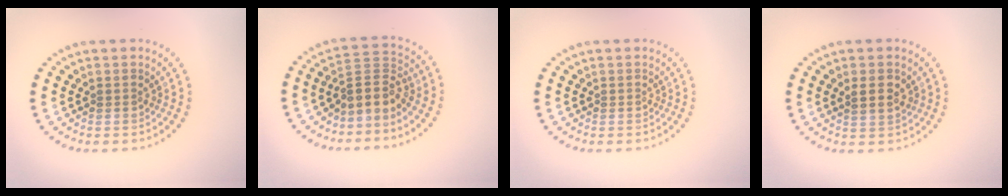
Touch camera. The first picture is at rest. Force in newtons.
{"total": 3.0, "press": 2.0, "slide": 2.3}
{"total": 0.0}
{"total": 1.7, "press": 1.6, "slide": 0.5}